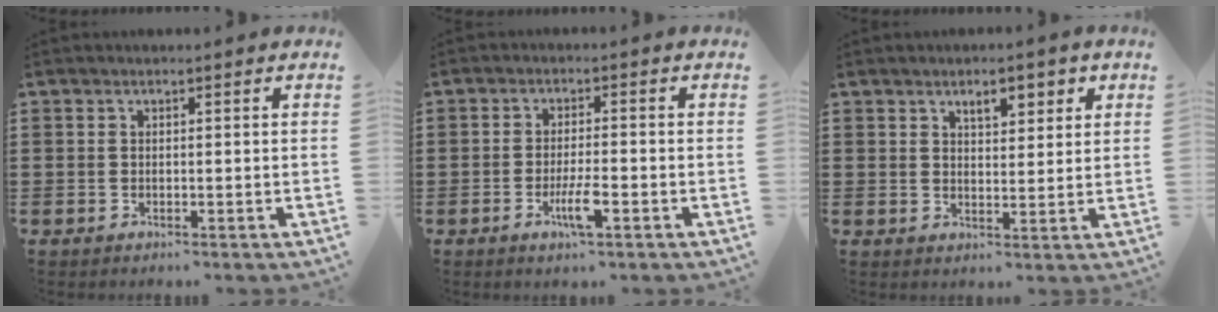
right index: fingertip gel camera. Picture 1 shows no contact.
{"total": 4.6, "force": [-2.0, 0.7, 4.1], "torque": [-0.080, -0.008, -0.036]}
{"total": 3.8, "force": [2.2, 1.7, 2.5], "torque": [-0.034, -0.001, 0.032]}